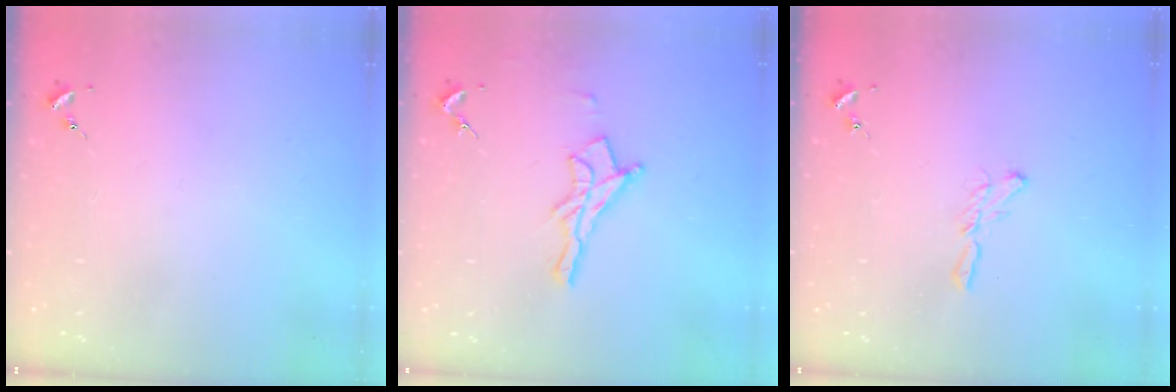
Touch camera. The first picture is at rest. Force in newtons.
{"total": 11.7, "press": 11.7, "slide": 0.8}
{"total": 5.4, "press": 5.4, "slide": 0.3}